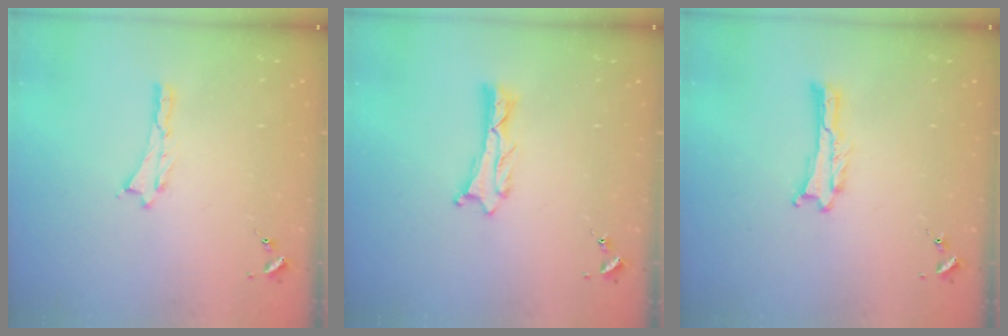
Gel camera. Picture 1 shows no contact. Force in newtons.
{"total": 1.3, "press": 1.2, "slide": 0.1}
{"total": 0.0}